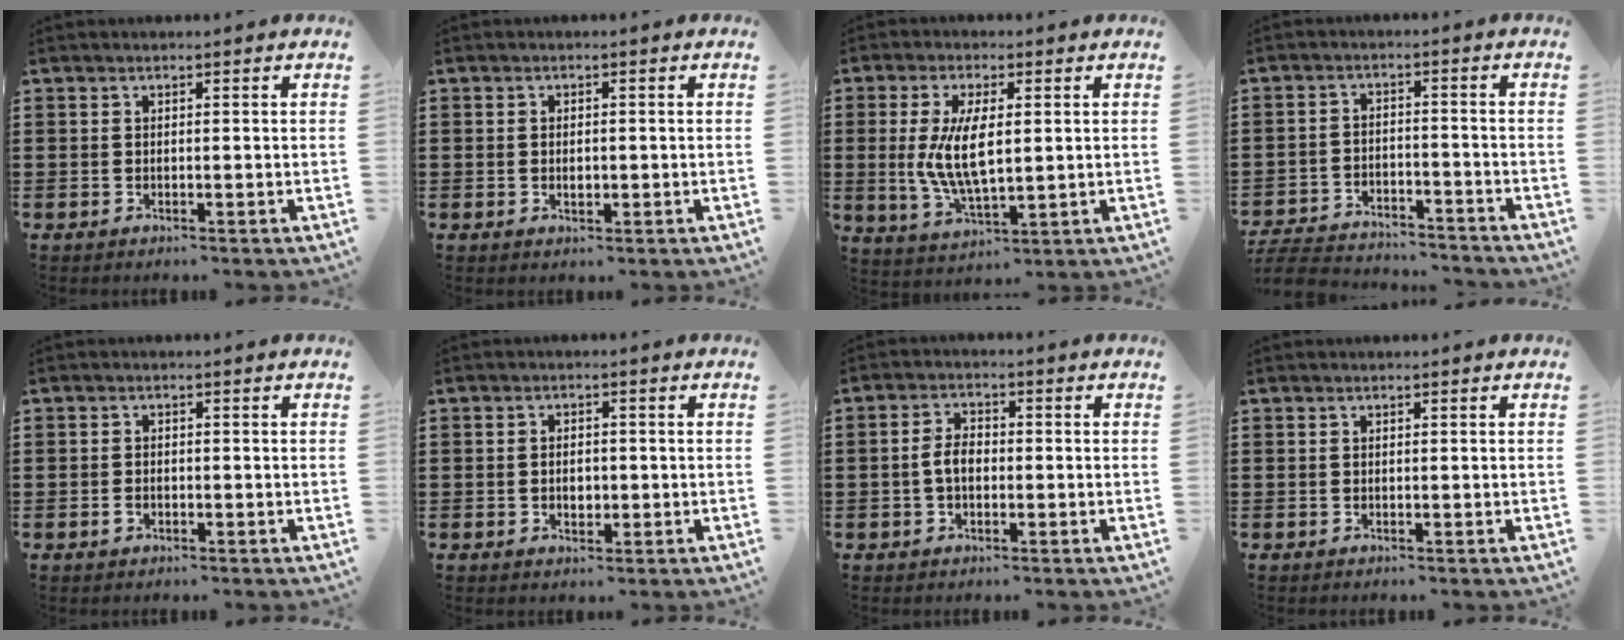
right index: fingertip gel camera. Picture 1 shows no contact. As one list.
[{"total": 1.8, "force": [-0.1, 0.9, 1.6], "torque": [-0.029, 0.003, -0.003]}, {"total": 8.7, "force": [0.6, 3.7, 7.9], "torque": [-0.160, 0.000, 0.005]}, {"total": 5.0, "force": [-4.9, 0.7, 0.8], "torque": [-0.033, 0.001, -0.104]}, {"total": 1.4, "force": [-0.6, 0.8, 0.9], "torque": [-0.027, -0.004, -0.014]}, {"total": 2.7, "force": [-0.3, 1.6, 2.2], "torque": [-0.033, 0.001, -0.008]}, {"total": 3.7, "force": [-0.6, 2.1, 3.0], "torque": [-0.070, 0.001, -0.017]}, {"total": 0.0}]